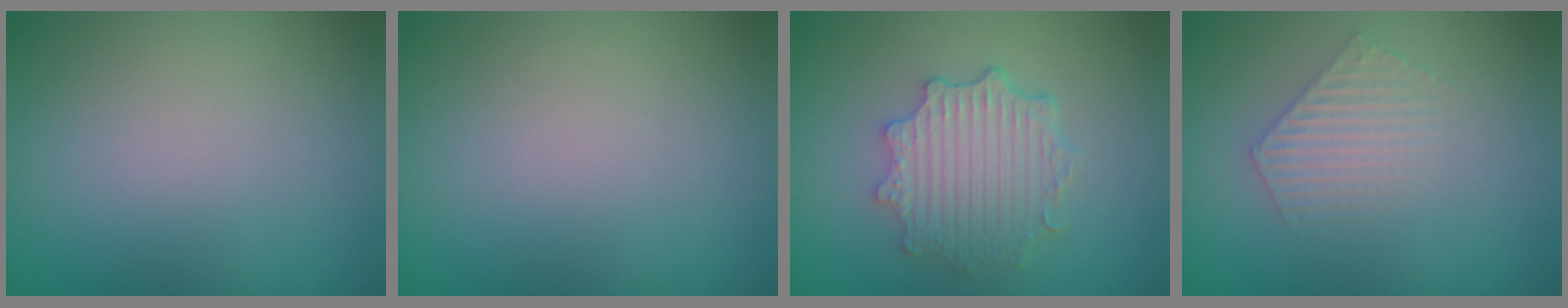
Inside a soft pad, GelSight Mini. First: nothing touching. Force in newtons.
{"total": 0.0}
{"total": 4.6, "press": 3.7, "slide": 2.7}
{"total": 2.2, "press": 2.1, "slide": 0.4}